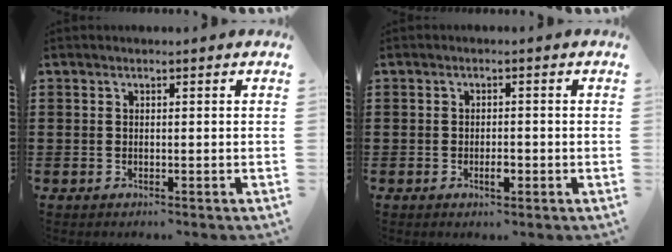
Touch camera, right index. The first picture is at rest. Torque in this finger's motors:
{"motor_torque": [0.34, 0.54, 0.03, 0.02]}